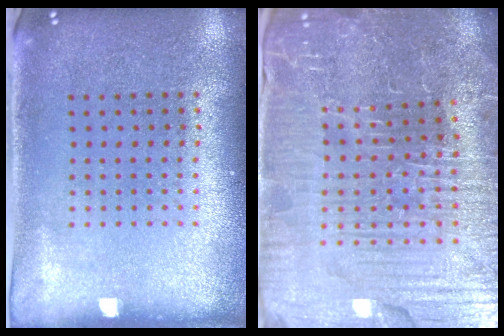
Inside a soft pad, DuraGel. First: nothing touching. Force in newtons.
{"total": 5.3, "press": 5.1, "slide": 1.4}